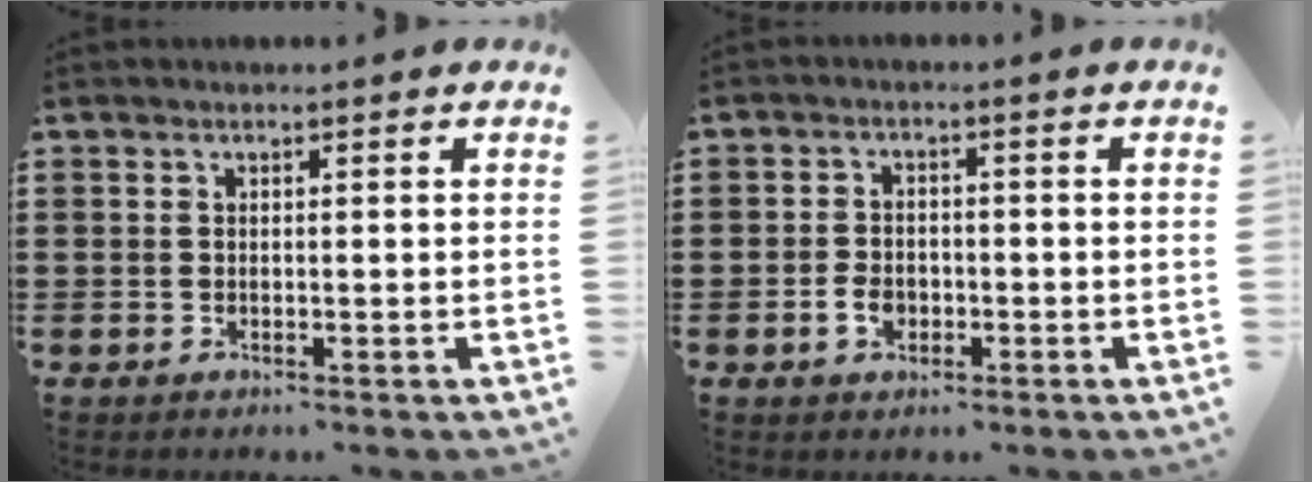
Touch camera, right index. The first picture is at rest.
{"total": 3.2, "force": [-1.2, 2.3, 1.9], "torque": [-0.037, 0.001, -0.022]}